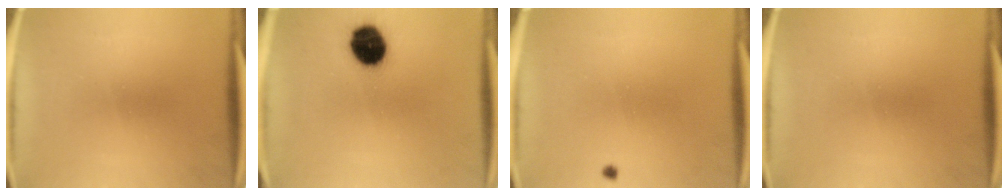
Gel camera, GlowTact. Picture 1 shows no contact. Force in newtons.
{"total": 11.5}
{"total": 0.5}
{"total": 0.0}